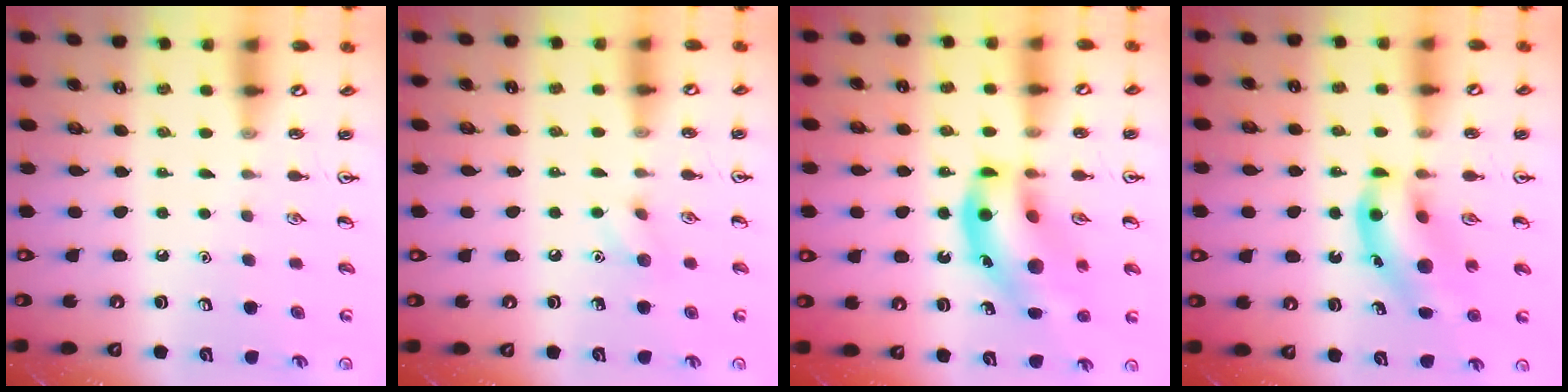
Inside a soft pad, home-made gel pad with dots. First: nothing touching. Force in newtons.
{"total": 5.5, "press": 5.4, "slide": 1.3}
{"total": 17.3, "press": 17.0, "slide": 3.2}
{"total": 11.3, "press": 10.9, "slide": 3.0}